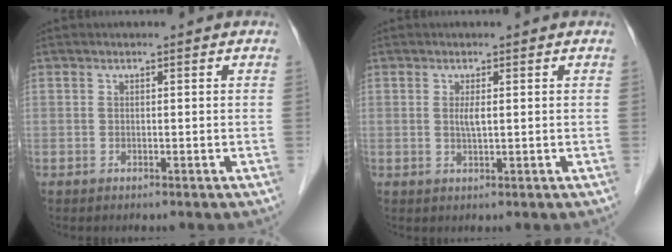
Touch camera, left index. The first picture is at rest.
{"total": 1.6, "force": [0.3, 0.1, 1.5], "torque": [-0.035, -0.001, 0.006]}